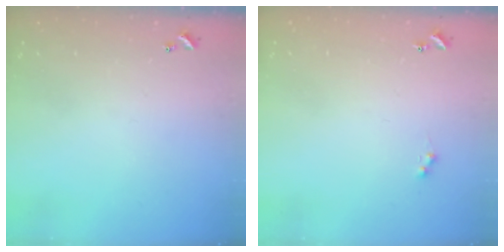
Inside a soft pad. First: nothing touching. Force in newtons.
{"total": 1.0, "press": 0.9, "slide": 0.4}